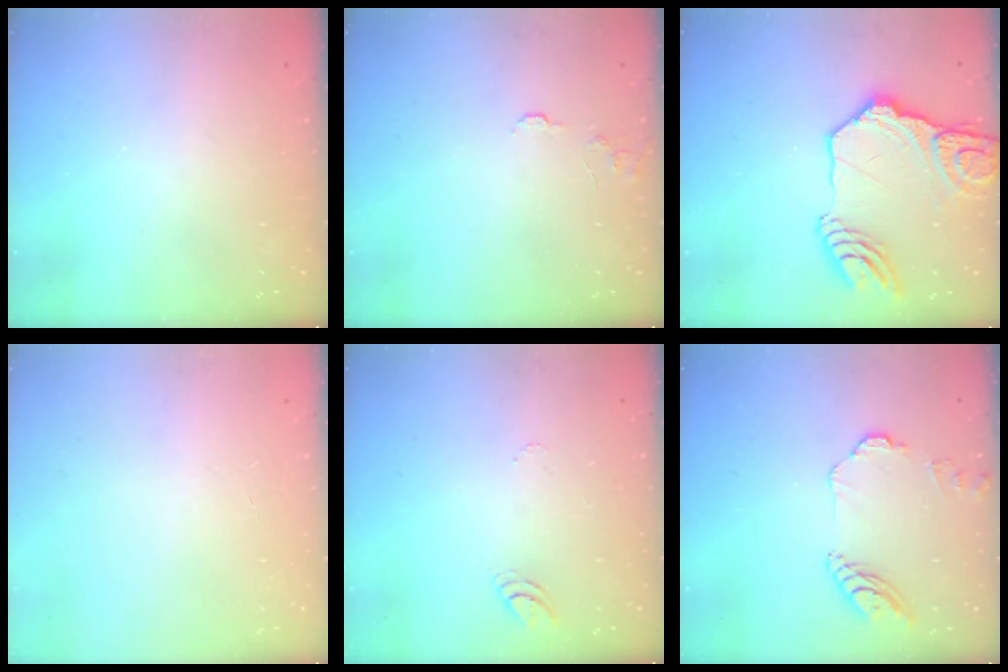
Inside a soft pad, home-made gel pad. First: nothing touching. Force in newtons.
{"total": 5.0, "press": 4.9, "slide": 0.4}
{"total": 20.0, "press": 19.8, "slide": 2.6}
{"total": 0.0}
{"total": 3.4, "press": 3.4, "slide": 0.3}
{"total": 10.4, "press": 10.3, "slide": 0.9}